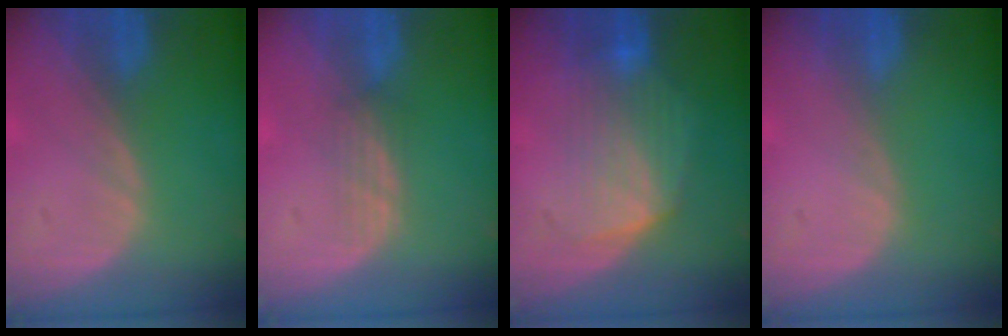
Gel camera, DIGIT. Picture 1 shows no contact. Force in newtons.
{"total": 2.1, "press": 2.1, "slide": 0.2}
{"total": 6.9, "press": 6.9, "slide": 0.6}
{"total": 0.0}